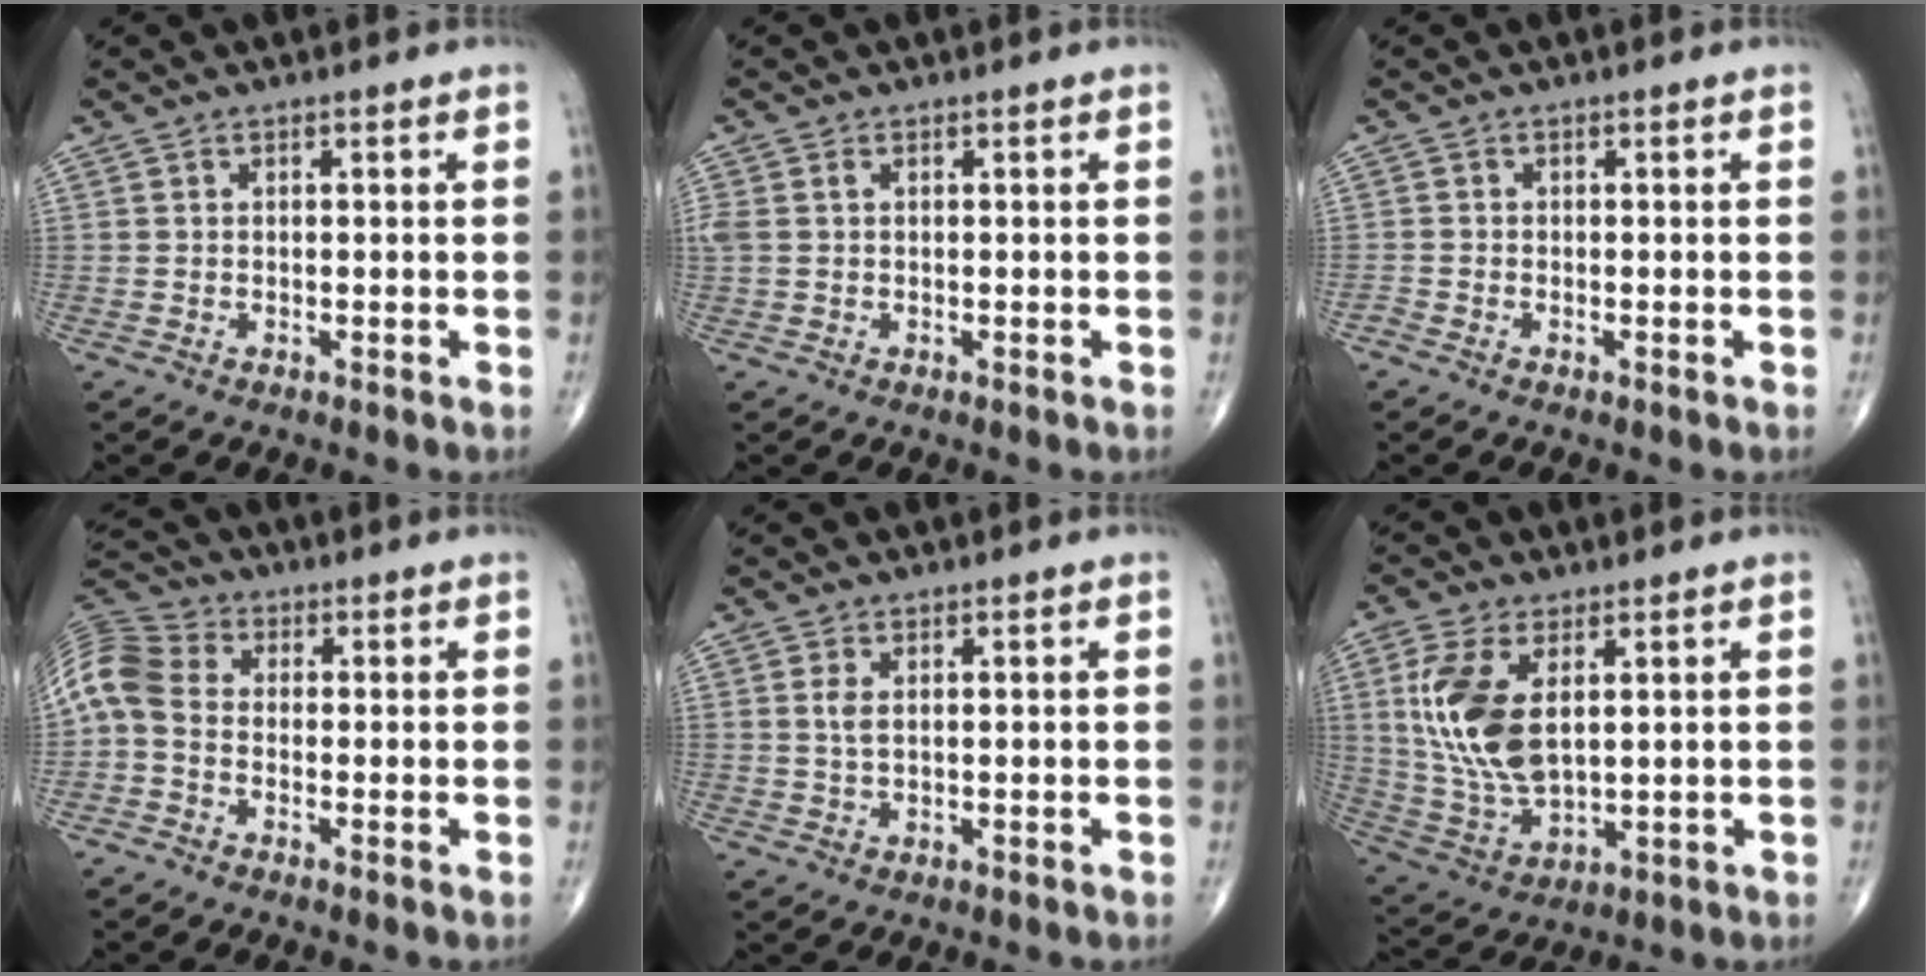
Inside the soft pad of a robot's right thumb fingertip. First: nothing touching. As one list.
[{"total": 2.3, "force": [0.4, 1.4, 1.8], "torque": [-0.065, 0.017, 0.012]}, {"total": 0.8, "force": [-0.7, 0.4, 0.3], "torque": [-0.010, 0.000, -0.017]}, {"total": 9.1, "force": [-0.8, 6.5, 6.4], "torque": [-0.135, 0.024, -0.033]}, {"total": 3.0, "force": [0.6, 1.3, 2.6], "torque": [-0.061, 0.000, 0.014]}, {"total": 13.7, "force": [3.3, 7.2, 11.2], "torque": [-0.237, -0.014, 0.075]}]